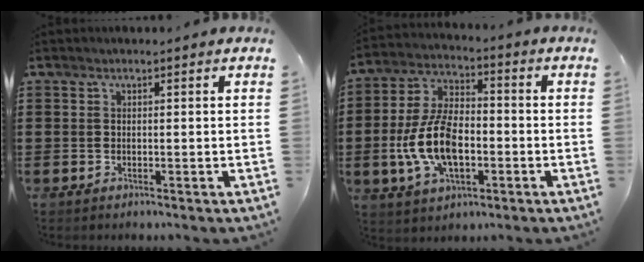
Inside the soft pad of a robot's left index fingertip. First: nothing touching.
{"total": 11.1, "force": [-2.6, 5.9, 9.1], "torque": [-0.214, 0.000, -0.054]}